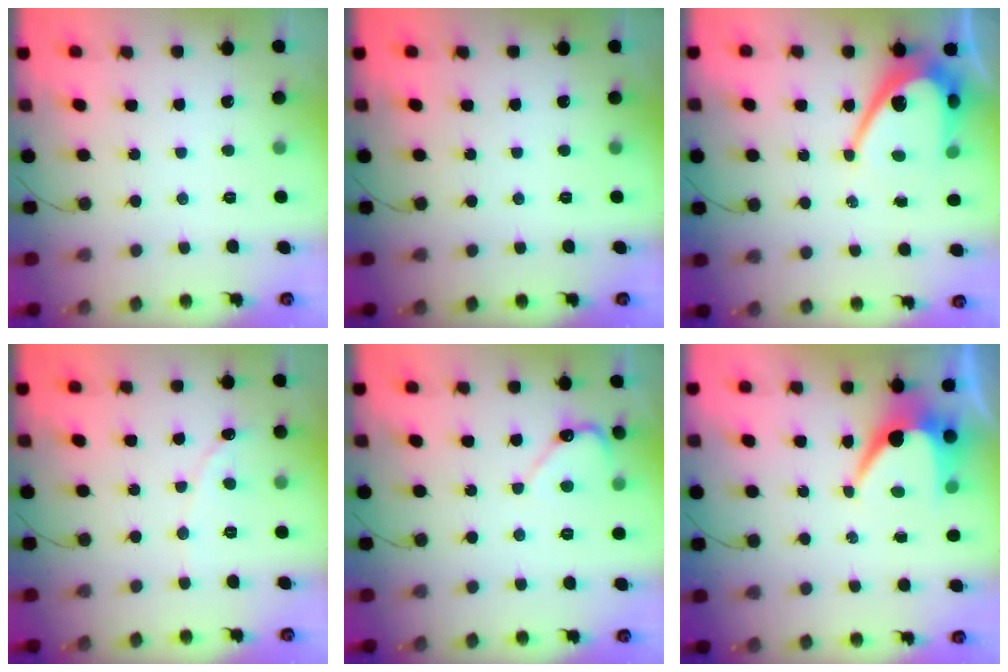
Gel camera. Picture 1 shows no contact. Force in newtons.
{"total": 0.0}
{"total": 11.7, "press": 11.7, "slide": 0.9}
{"total": 1.0, "press": 1.0, "slide": 0.1}
{"total": 5.2, "press": 5.2, "slide": 0.4}
{"total": 7.4, "press": 7.4, "slide": 0.6}